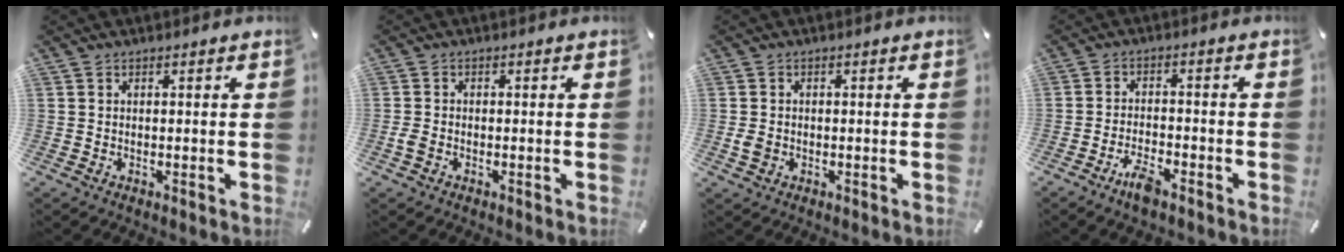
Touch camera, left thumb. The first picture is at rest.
{"total": 1.6, "force": [-0.8, 0.9, 1.0], "torque": [-0.025, 0.001, -0.017]}
{"total": 2.2, "force": [-0.5, 1.8, 1.2], "torque": [-0.022, 0.003, -0.007]}
{"total": 5.1, "force": [-3.9, 1.6, 2.8], "torque": [-0.062, 0.014, -0.074]}